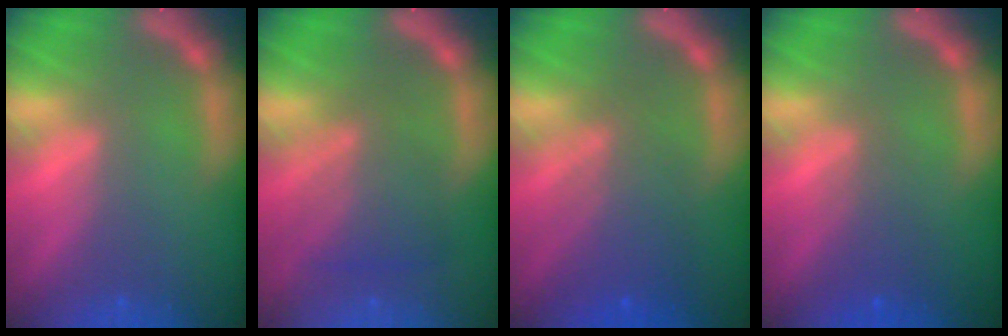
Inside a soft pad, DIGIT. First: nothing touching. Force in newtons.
{"total": 5.1}
{"total": 5.6}
{"total": 2.5}